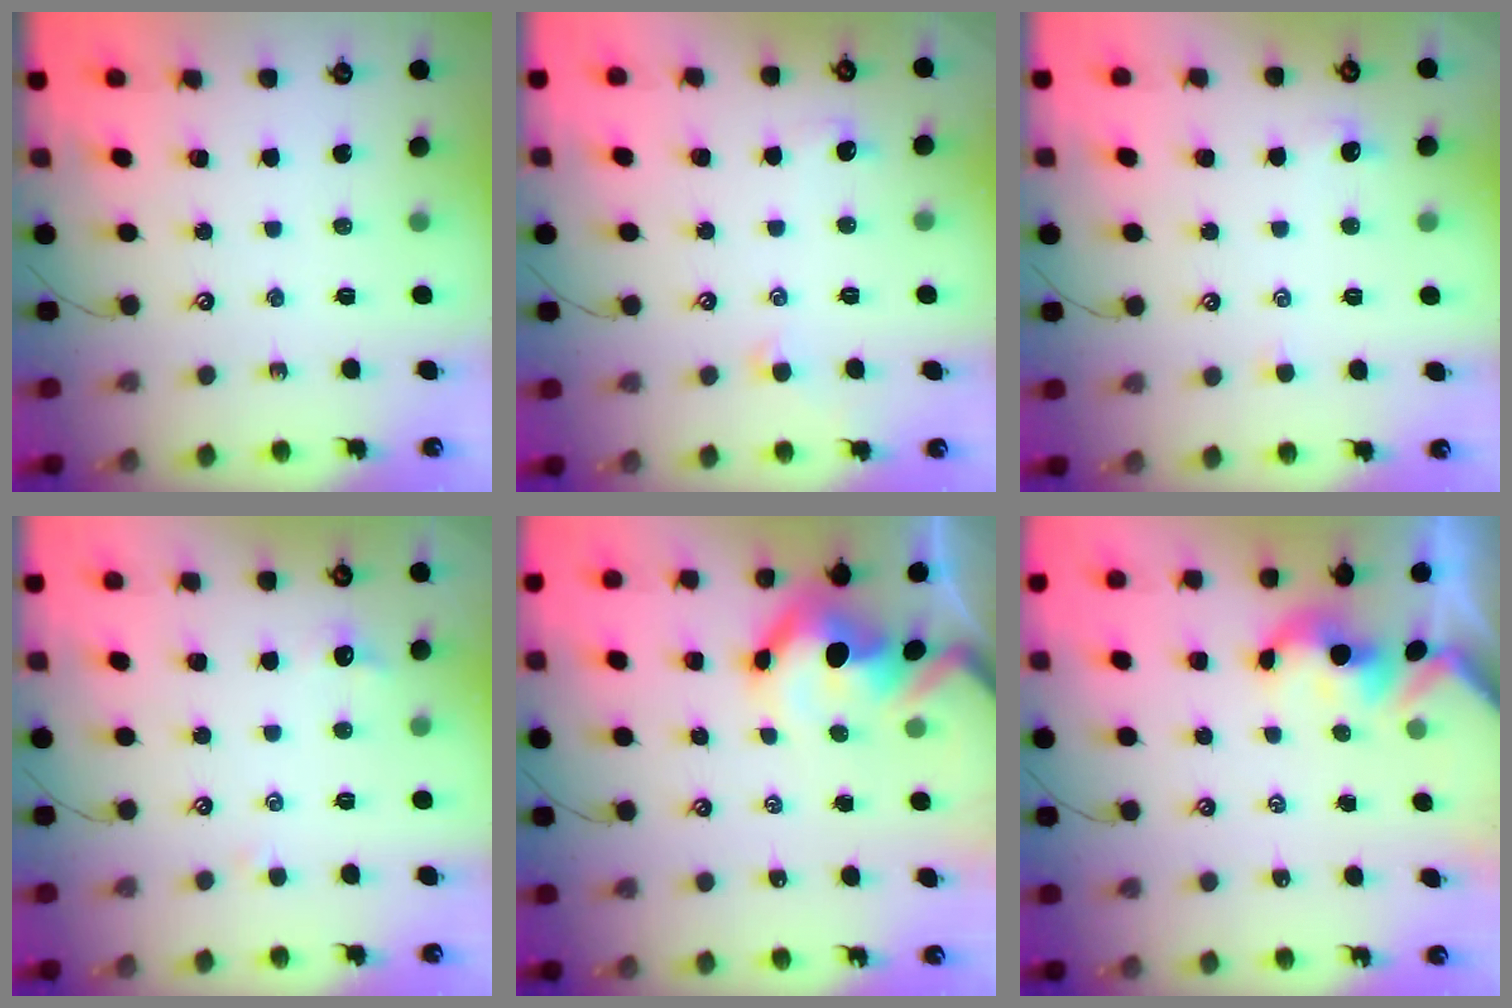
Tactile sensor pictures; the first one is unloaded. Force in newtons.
{"total": 0.6, "press": 0.2, "slide": 0.6}
{"total": 1.8, "press": 1.8, "slide": 0.5}
{"total": 0.6, "press": 0.1, "slide": 0.6}
{"total": 12.4, "press": 12.4, "slide": 1.5}
{"total": 1.7, "press": 1.7, "slide": 0.2}